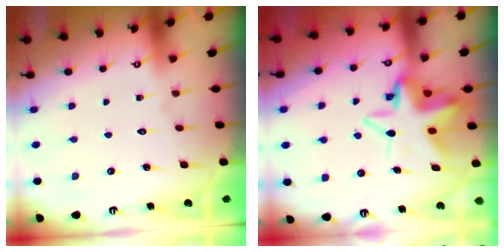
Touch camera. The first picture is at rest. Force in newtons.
{"total": 10.8, "press": 10.3, "slide": 3.1}